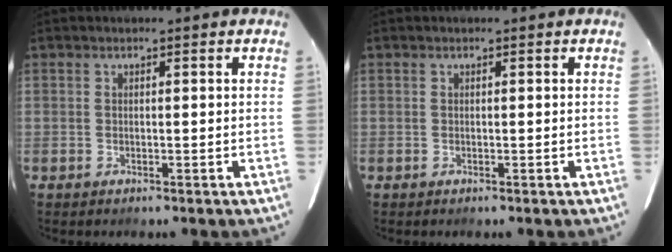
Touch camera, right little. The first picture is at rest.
{"total": 0.0}